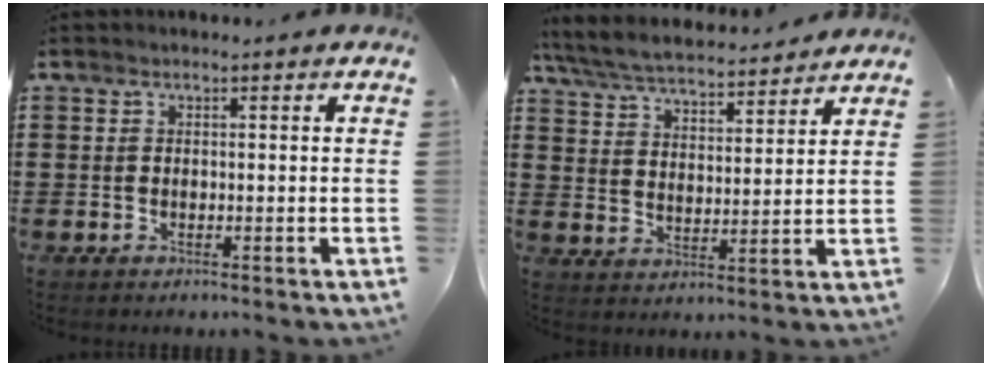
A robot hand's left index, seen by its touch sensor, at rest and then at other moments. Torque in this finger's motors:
{"motor_torque": [1.07, -1.07, 0.29, 0.15]}